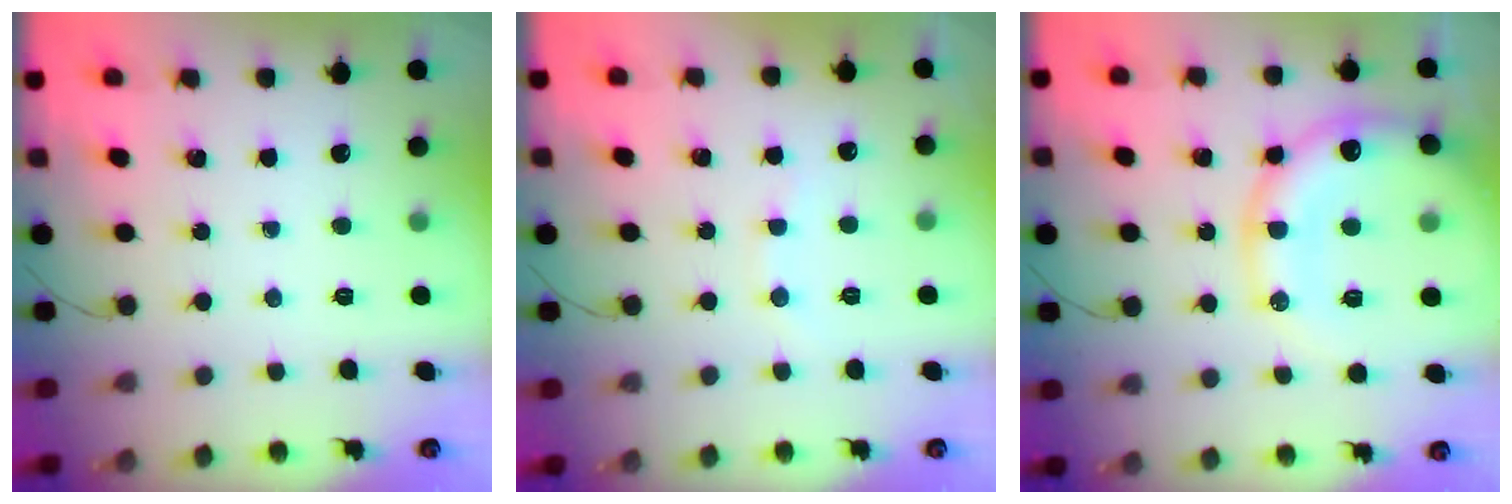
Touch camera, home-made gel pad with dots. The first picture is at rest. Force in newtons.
{"total": 5.4, "press": 5.4, "slide": 0.7}
{"total": 20.2, "press": 19.9, "slide": 3.5}